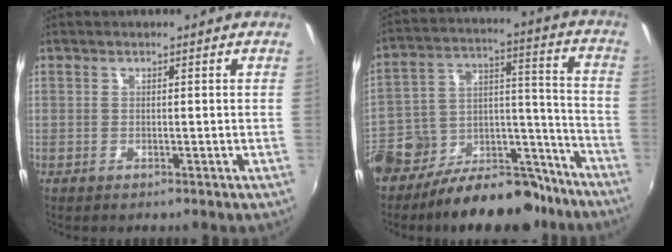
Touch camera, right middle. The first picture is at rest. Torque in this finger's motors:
{"motor_torque": [0.98, -1.16, 0.29, 0.13]}